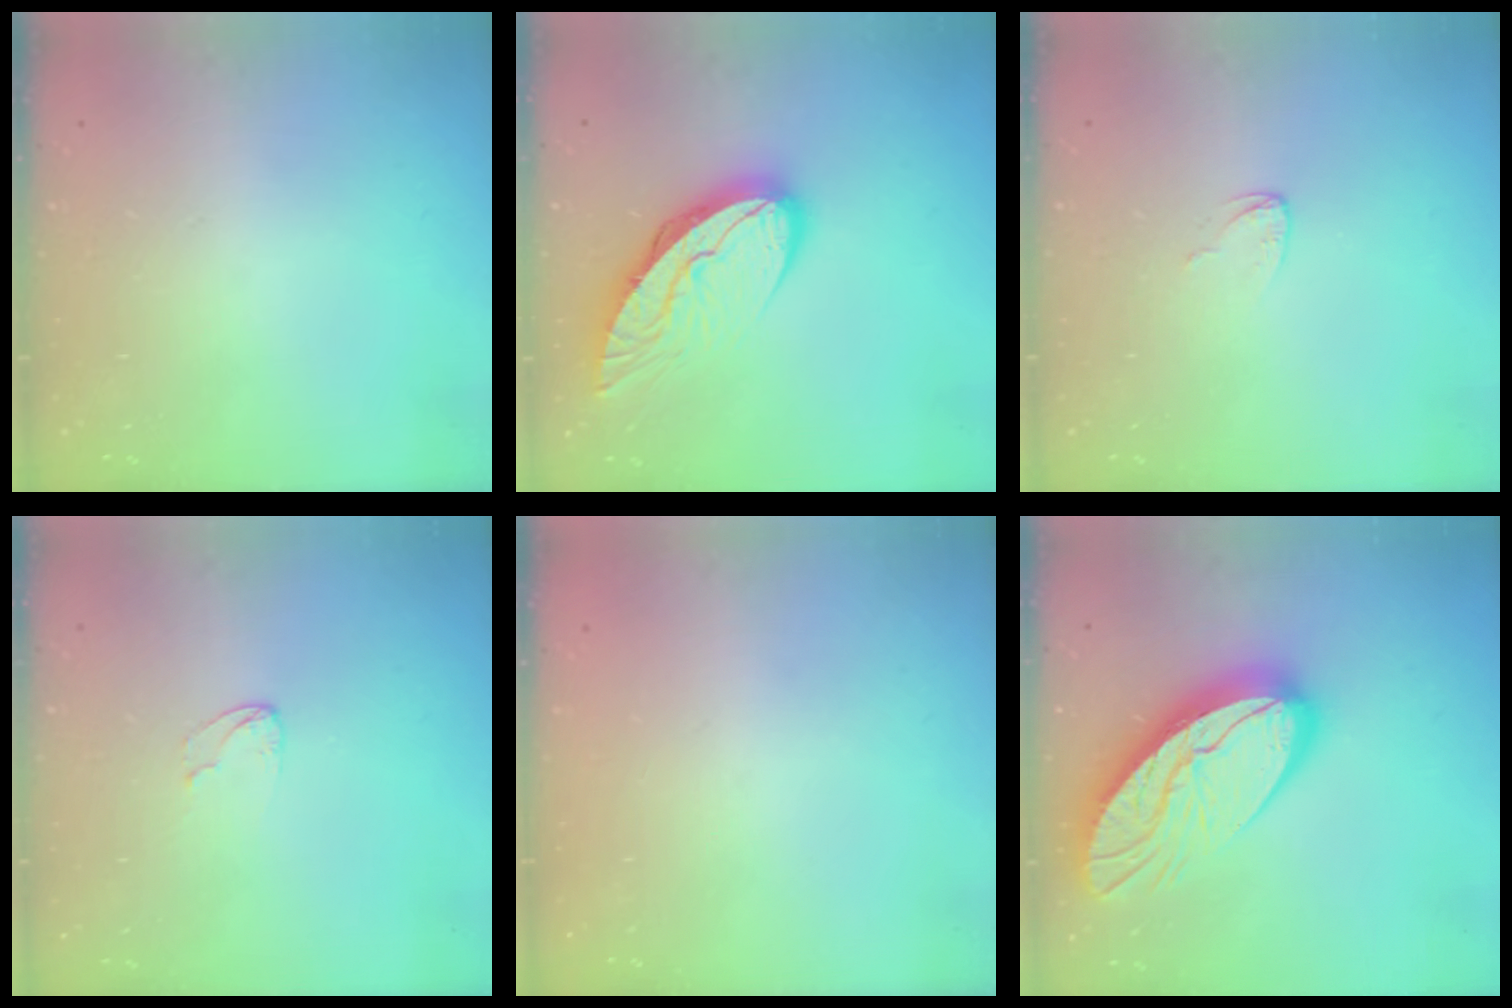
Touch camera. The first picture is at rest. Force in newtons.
{"total": 12.0, "press": 11.9, "slide": 1.1}
{"total": 3.0, "press": 3.0, "slide": 0.3}
{"total": 4.0, "press": 4.0, "slide": 0.3}
{"total": 0.0}
{"total": 20.9, "press": 20.8, "slide": 2.2}